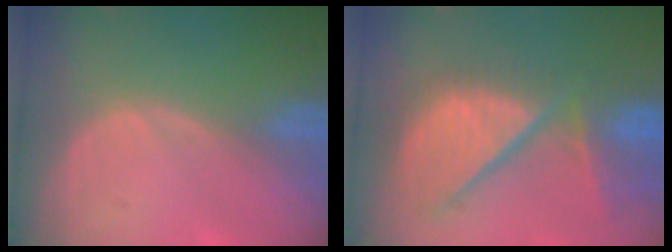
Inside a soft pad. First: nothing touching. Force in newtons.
{"total": 12.3, "press": 10.6, "slide": 6.3}